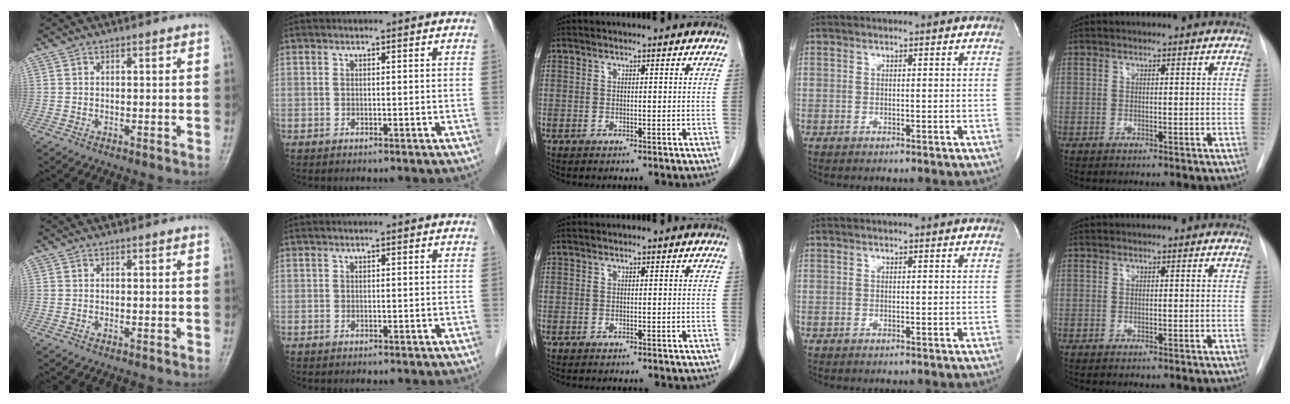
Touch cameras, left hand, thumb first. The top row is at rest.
{}